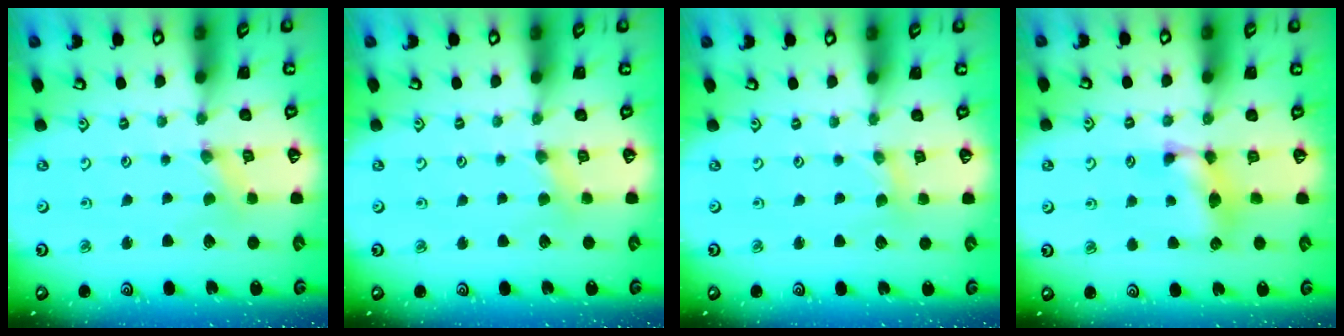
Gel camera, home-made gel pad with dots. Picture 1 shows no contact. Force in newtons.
{"total": 2.4, "press": 2.4, "slide": 0.5}
{"total": 1.4, "press": 1.4, "slide": 0.2}
{"total": 8.4, "press": 8.4, "slide": 0.4}